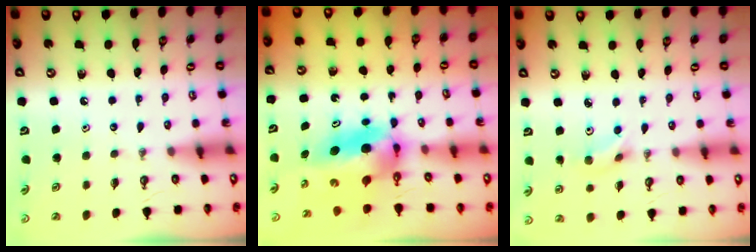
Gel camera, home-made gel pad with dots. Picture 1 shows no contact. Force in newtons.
{"total": 6.7, "press": 6.5, "slide": 1.5}
{"total": 4.8, "press": 4.7, "slide": 1.0}